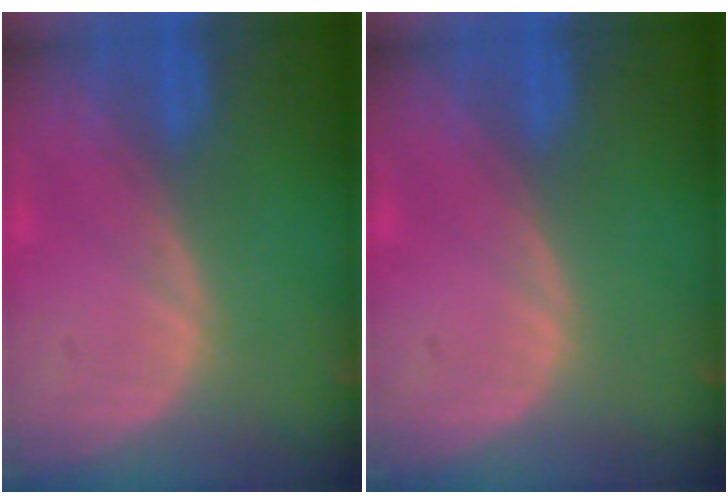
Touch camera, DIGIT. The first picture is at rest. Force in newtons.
{"total": 0.0}